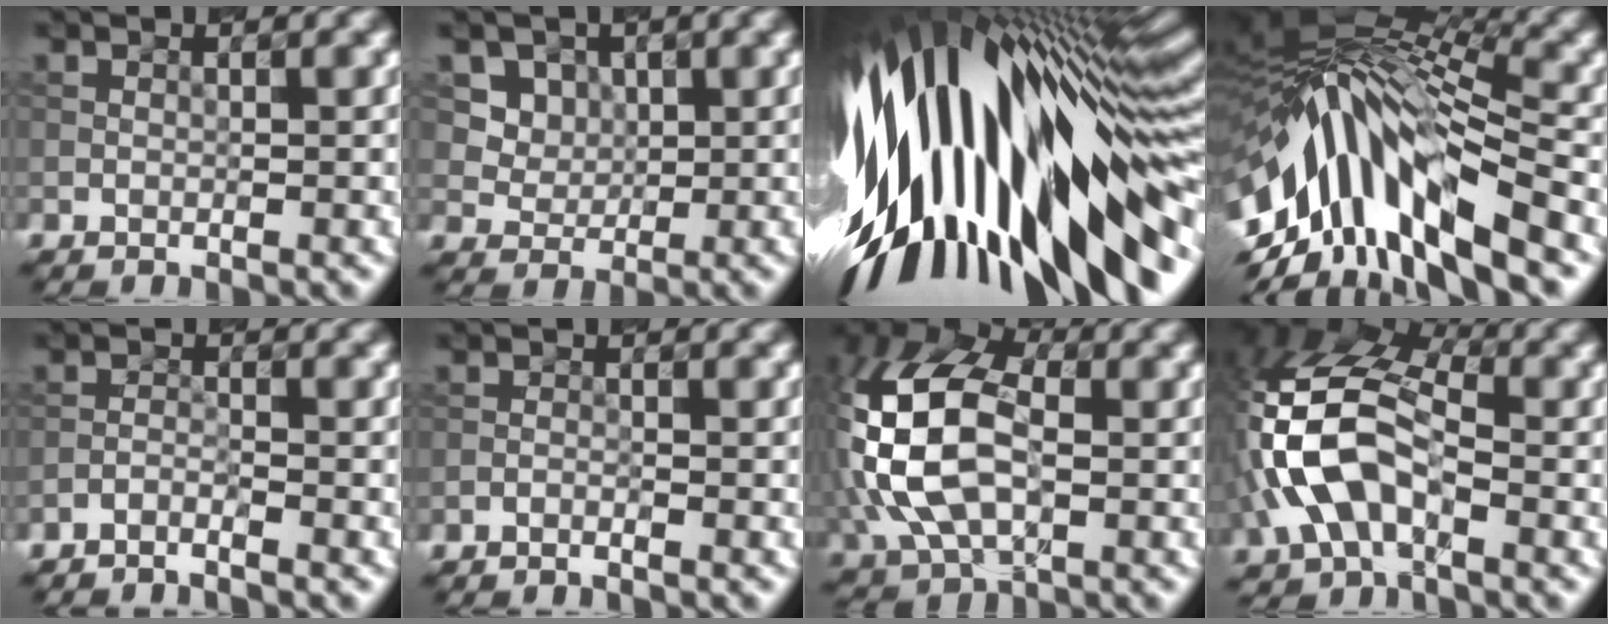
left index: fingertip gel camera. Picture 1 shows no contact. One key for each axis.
{"total": 5.4, "fx": 2.8, "fy": 4.1, "fz": 2.1, "tx": -0.044, "ty": -0.004, "tz": 0.052}
{"total": 17.6, "fx": -1.9, "fy": 7.9, "fz": 15.6, "tx": -0.267, "ty": -0.003, "tz": -0.037}
{"total": 14.5, "fx": -4.1, "fy": 5.9, "fz": 12.6, "tx": -0.238, "ty": 0.020, "tz": -0.064}
{"total": 1.5, "fx": -1.5, "fy": 0.1, "fz": 0.4, "tx": -0.010, "ty": -0.002, "tz": -0.035}
{"total": 0.9, "fx": -0.9, "fy": 0.0, "fz": 0.3, "tx": -0.013, "ty": -0.001, "tz": -0.021}
{"total": 11.9, "fx": 0.1, "fy": 7.5, "fz": 9.2, "tx": -0.223, "ty": 0.010, "tz": -0.009}
{"total": 9.0, "fx": -1.3, "fy": 4.9, "fz": 7.5, "tx": -0.167, "ty": 0.022, "tz": -0.038}